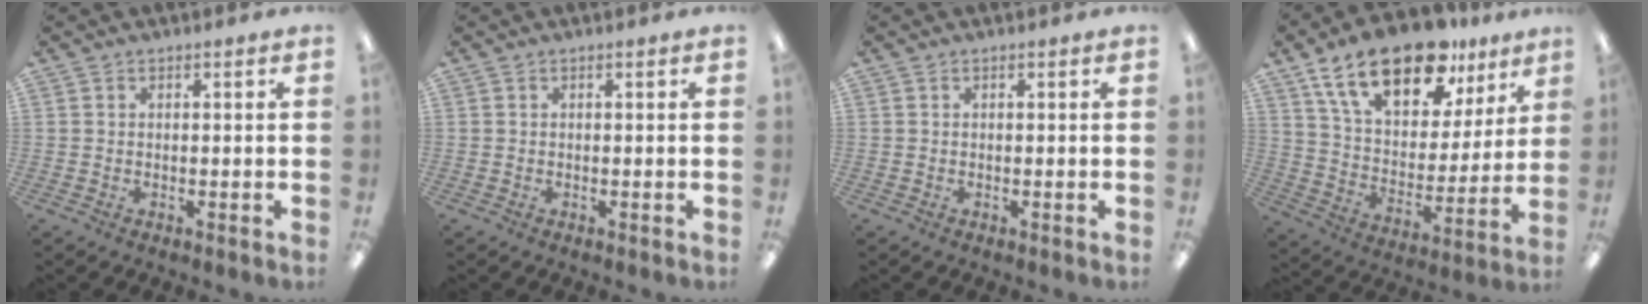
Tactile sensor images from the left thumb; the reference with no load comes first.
{"total": 0.0}
{"total": 0.0}
{"total": 21.7, "force": [14.0, 10.6, 12.7], "torque": [-0.209, -0.072, 0.245]}